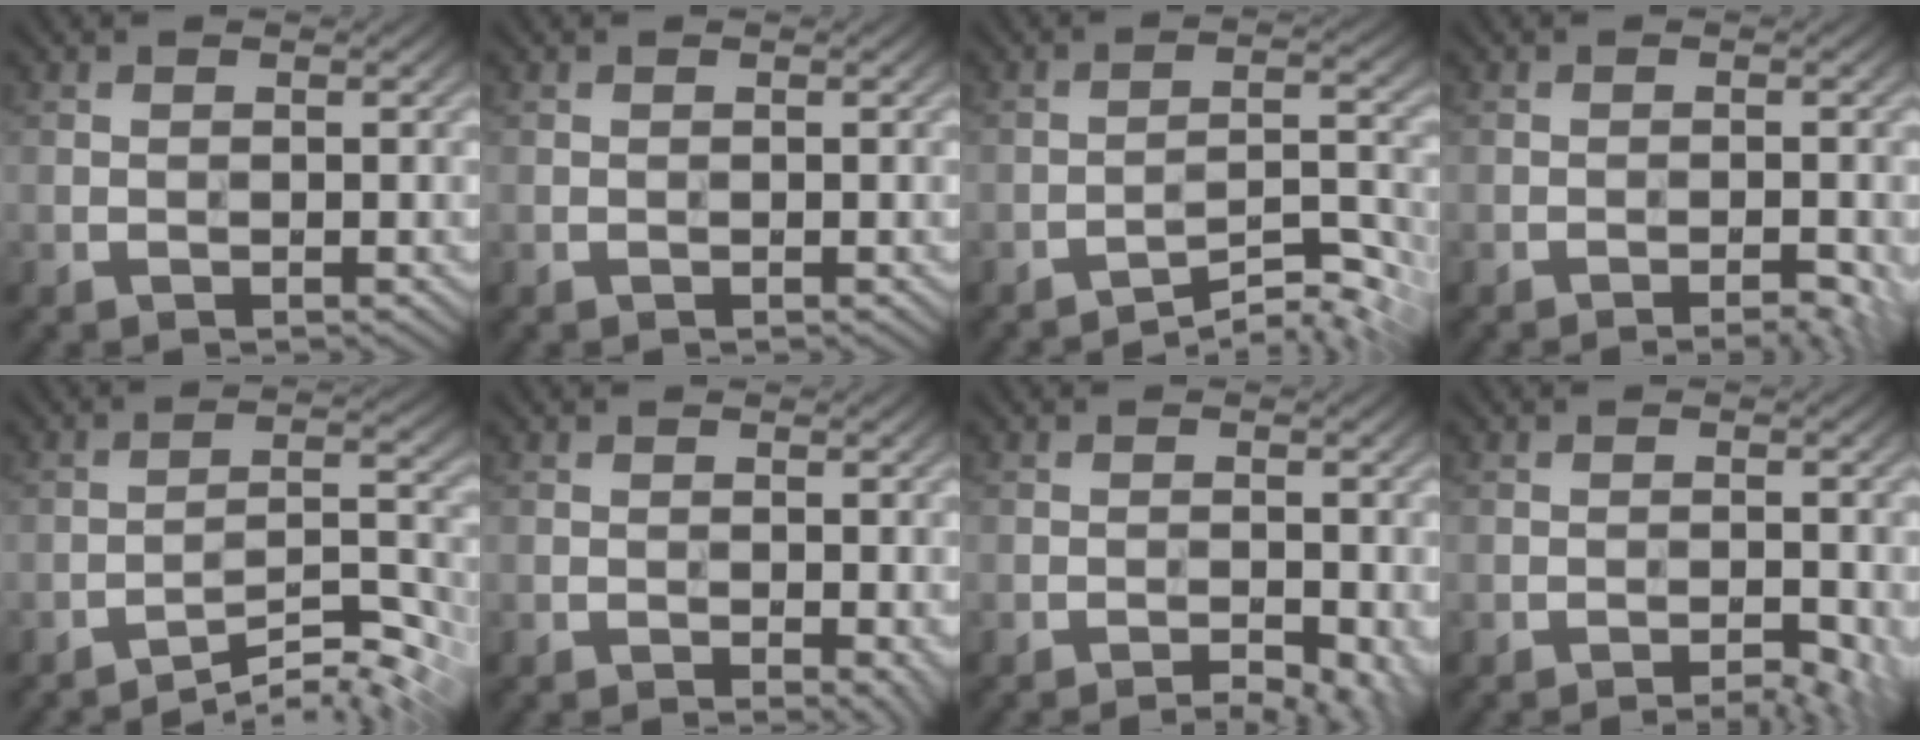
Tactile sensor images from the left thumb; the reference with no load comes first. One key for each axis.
{"total": 0.0}
{"total": 6.1, "fx": -4.8, "fy": 0.8, "fz": 3.6, "tx": -0.056, "ty": 0.008, "tz": -0.078}
{"total": 2.4, "fx": -1.5, "fy": 0.5, "fz": 1.9, "tx": -0.026, "ty": 0.004, "tz": -0.022}
{"total": 7.4, "fx": -5.8, "fy": 0.9, "fz": 4.5, "tx": -0.073, "ty": 0.012, "tz": -0.097}
{"total": 1.9, "fx": -0.5, "fy": 0.8, "fz": 1.6, "tx": -0.021, "ty": -0.008, "tz": -0.004}
{"total": 3.8, "fx": -2.5, "fy": 0.9, "fz": 2.7, "tx": -0.040, "ty": -0.001, "tz": -0.033}
{"total": 2.5, "fx": -1.7, "fy": 0.5, "fz": 1.8, "tx": -0.025, "ty": 0.000, "tz": -0.022}